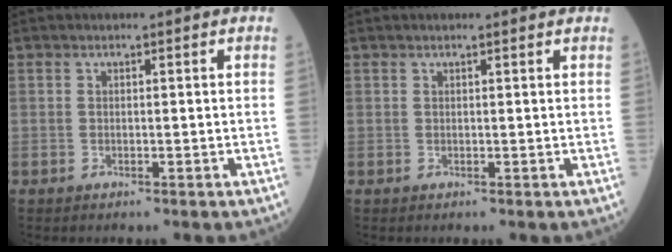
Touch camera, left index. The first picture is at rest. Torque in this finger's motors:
{"motor_torque": [0.31, -0.37, 0.07, -0.01]}